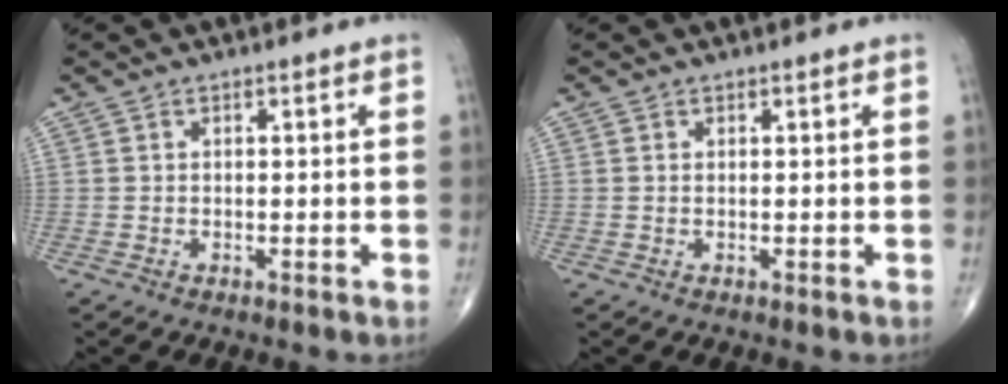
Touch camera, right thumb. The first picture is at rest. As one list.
[{"total": 0.0}]